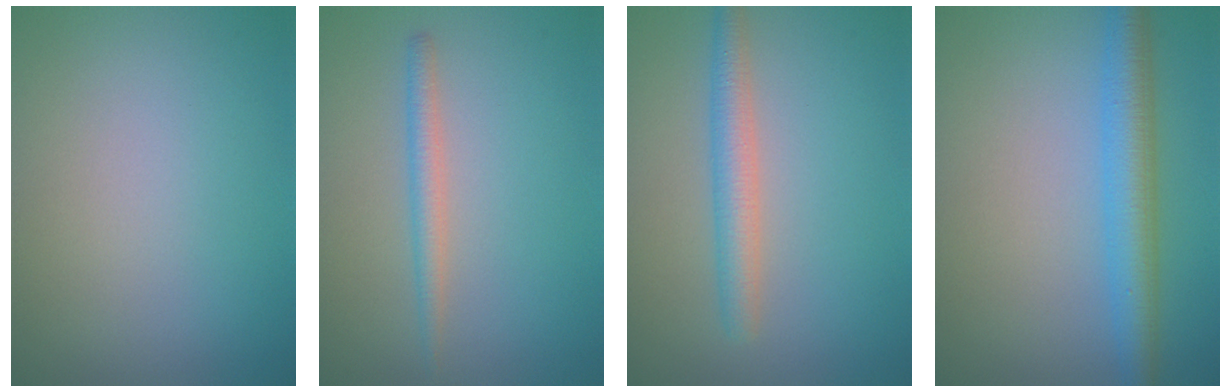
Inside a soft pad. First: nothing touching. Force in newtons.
{"total": 1.8, "press": 1.8, "slide": 0.1}
{"total": 2.9, "press": 2.9, "slide": 0.1}
{"total": 4.6, "press": 4.6, "slide": 0.1}